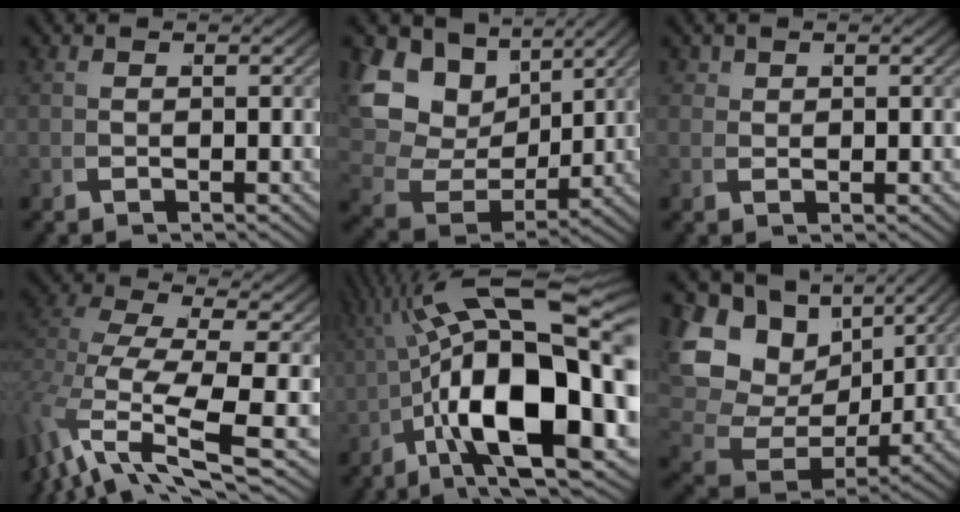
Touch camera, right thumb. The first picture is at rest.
{"total": 11.2, "force": [2.3, 8.0, 7.6], "torque": [-0.173, -0.030, 0.050]}
{"total": 1.4, "force": [1.1, 0.7, 0.4], "torque": [-0.009, -0.006, 0.025]}
{"total": 9.4, "force": [-1.4, 5.0, 7.8], "torque": [-0.181, -0.042, 0.001]}
{"total": 16.5, "force": [0.3, 7.9, 14.5], "torque": [-0.272, -0.044, 0.030]}
{"total": 12.3, "force": [2.1, 8.7, 8.4], "torque": [-0.197, -0.038, 0.050]}